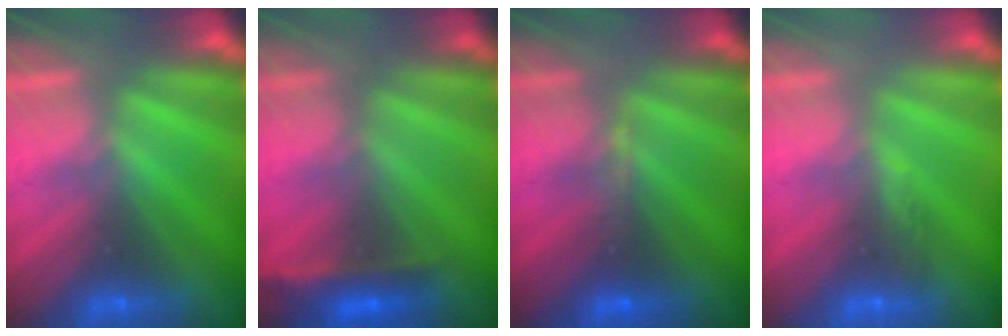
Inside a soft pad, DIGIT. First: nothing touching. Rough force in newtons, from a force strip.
{"total": 2.4}
{"total": 2.9}
{"total": 2.9}